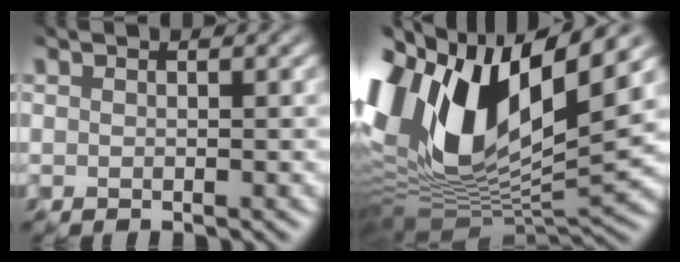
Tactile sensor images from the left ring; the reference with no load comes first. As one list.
[{"total": 16.7, "force": [4.7, 7.9, 14.0], "torque": [-0.295, 0.009, 0.077]}]